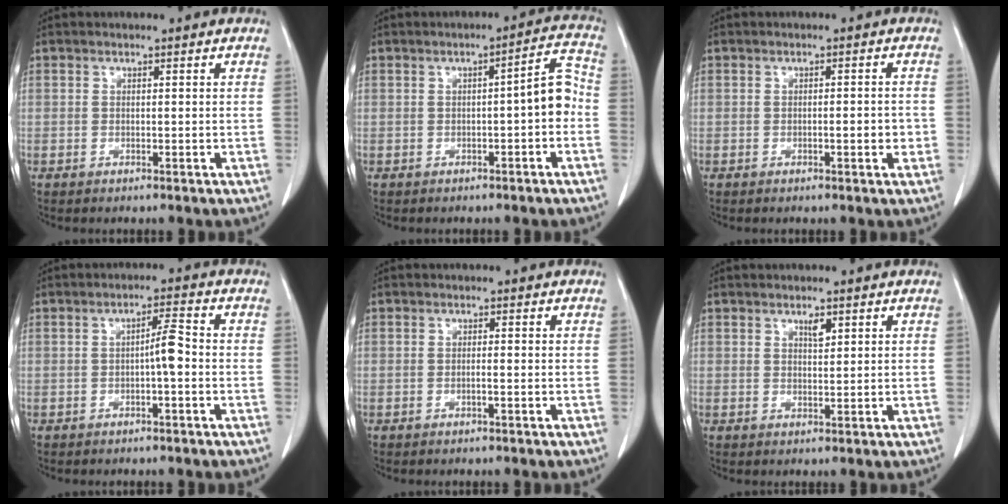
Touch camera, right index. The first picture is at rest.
{"total": 5.2, "force": [-0.9, 0.8, 5.0], "torque": [-0.060, 0.021, -0.015]}
{"total": 2.4, "force": [-0.6, 0.6, 2.2], "torque": [-0.033, 0.001, -0.008]}
{"total": 3.4, "force": [-0.6, 0.2, 3.3], "torque": [-0.051, 0.005, -0.012]}
{"total": 0.7, "force": [-0.3, -0.1, 0.7], "torque": [-0.012, 0.001, -0.005]}
{"total": 1.7, "force": [1.0, 0.5, 1.2], "torque": [-0.020, -0.002, 0.017]}